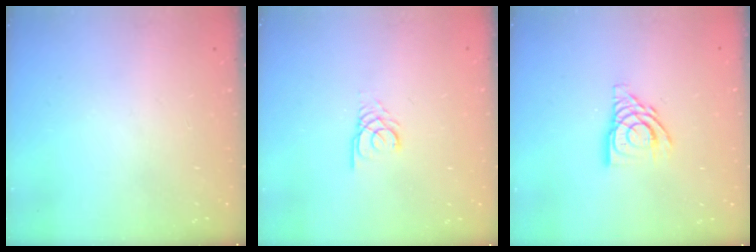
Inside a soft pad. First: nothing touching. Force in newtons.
{"total": 2.7, "press": 2.7, "slide": 0.3}
{"total": 11.8, "press": 11.7, "slide": 1.1}